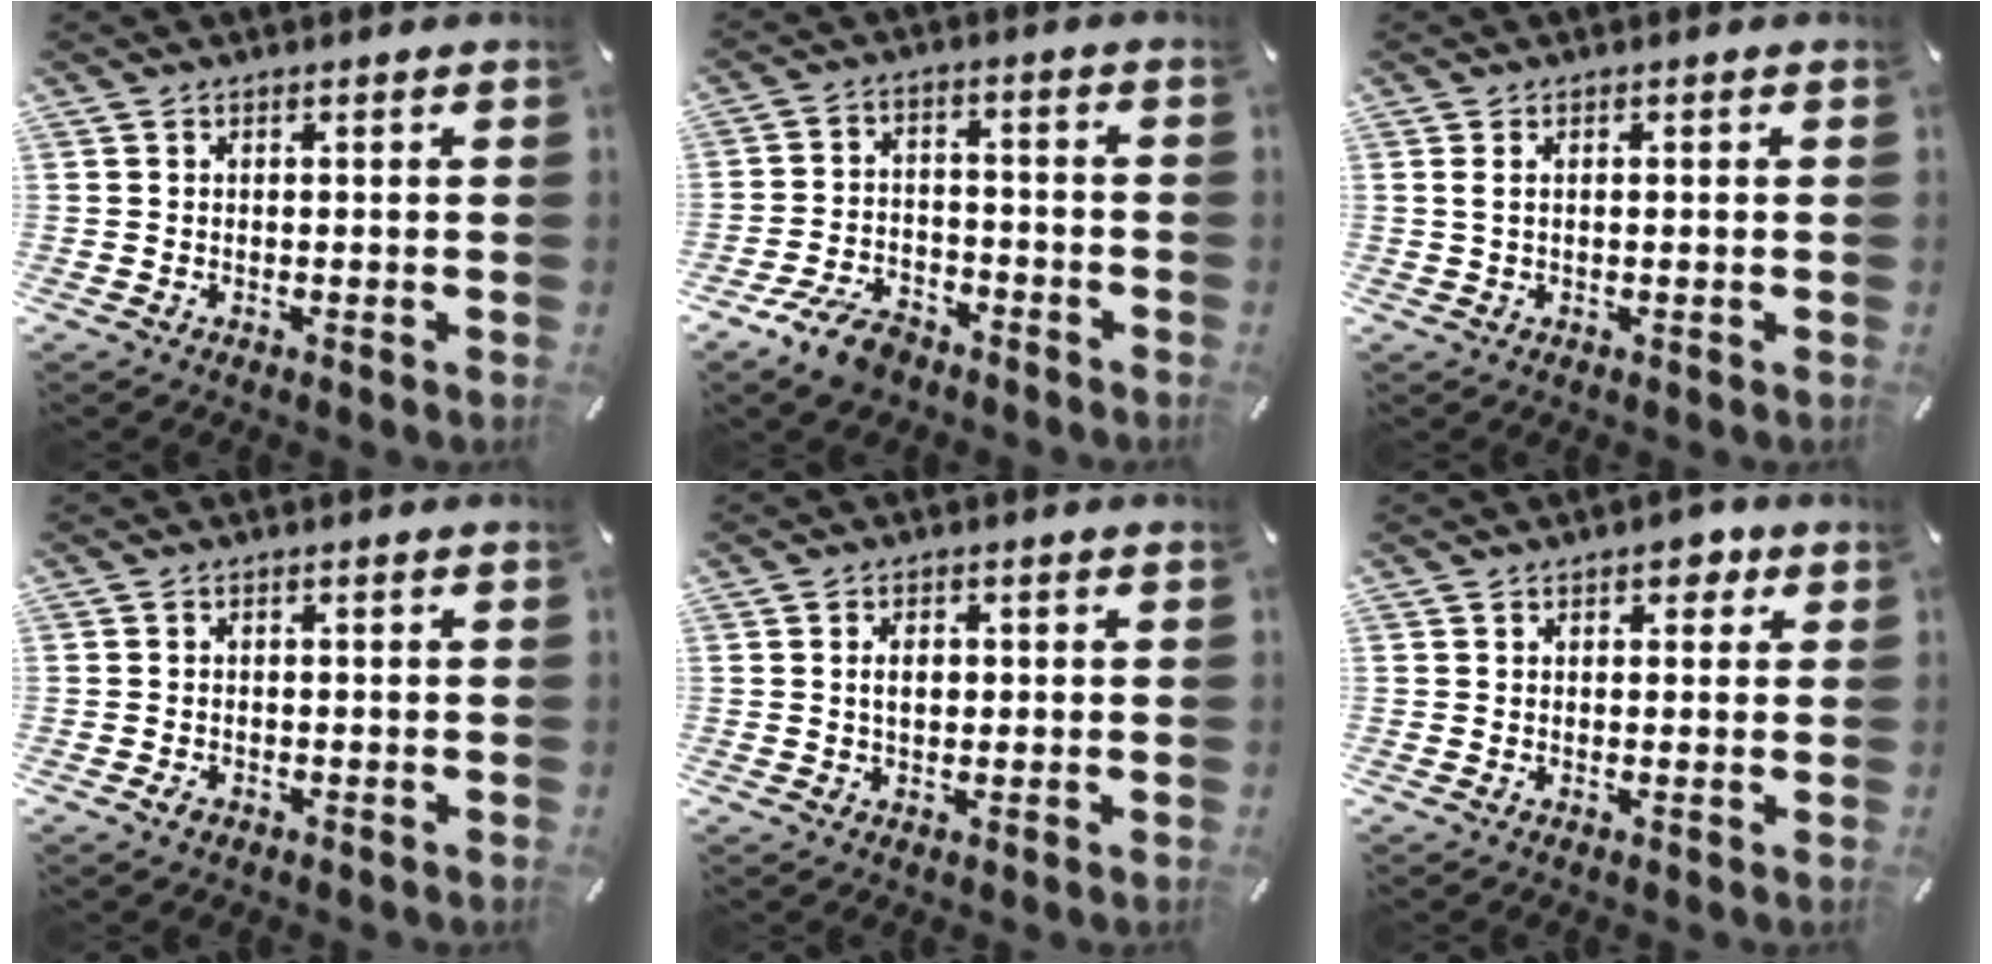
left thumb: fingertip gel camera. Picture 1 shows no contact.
{"total": 8.4, "force": [-6.1, 4.5, 3.7], "torque": [-0.071, 0.037, -0.113]}
{"total": 1.5, "force": [0.1, 0.6, 1.4], "torque": [-0.027, 0.001, 0.002]}
{"total": 1.3, "force": [-0.8, 0.9, 0.6], "torque": [-0.012, 0.005, -0.016]}
{"total": 3.3, "force": [0.3, 2.1, 2.5], "torque": [-0.044, 0.002, 0.002]}
{"total": 3.3, "force": [1.4, 2.1, 2.0], "torque": [-0.014, -0.004, 0.015]}